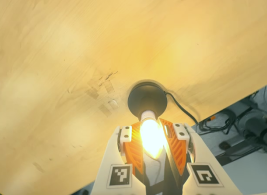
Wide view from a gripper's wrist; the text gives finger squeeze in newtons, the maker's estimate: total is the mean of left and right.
{"total": 14.5, "left": 13.9, "right": 15.0}